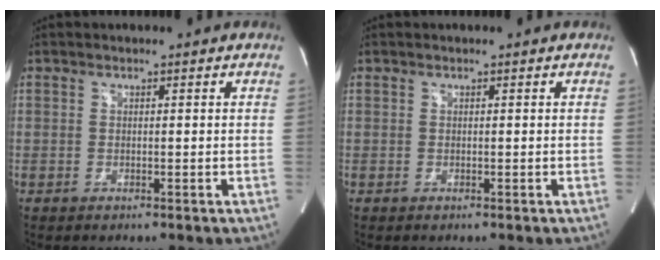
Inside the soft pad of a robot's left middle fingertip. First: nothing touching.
{"total": 0.0}